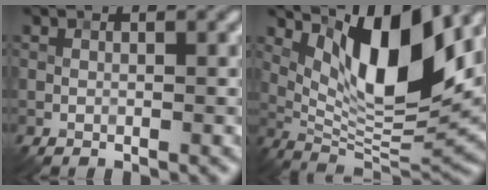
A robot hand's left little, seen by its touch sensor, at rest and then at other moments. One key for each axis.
{"total": 11.4, "fx": 4.2, "fy": 3.7, "fz": 9.9, "tx": -0.156, "ty": -0.013, "tz": 0.080}